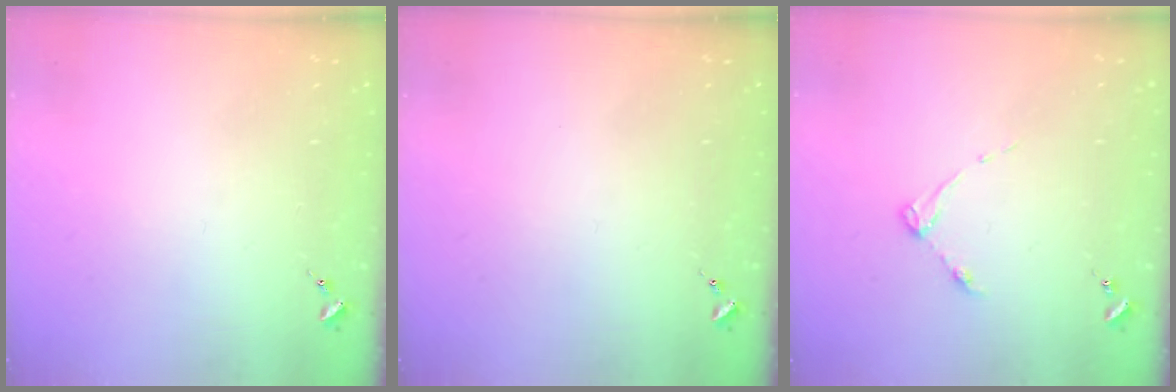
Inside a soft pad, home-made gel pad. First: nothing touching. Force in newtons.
{"total": 0.0}
{"total": 3.7, "press": 3.7, "slide": 0.4}